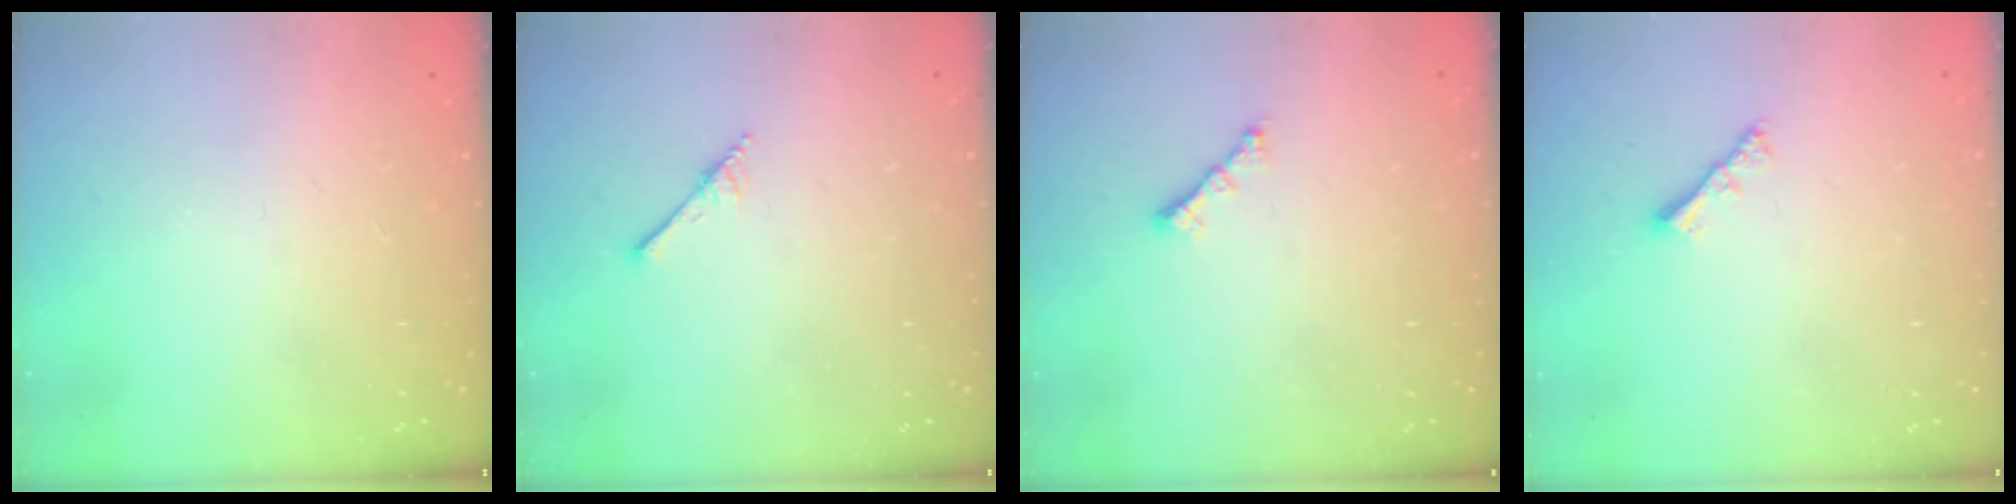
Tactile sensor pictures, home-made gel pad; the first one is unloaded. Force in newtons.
{"total": 1.9, "press": 1.9, "slide": 0.2}
{"total": 1.5, "press": 1.4, "slide": 0.5}
{"total": 2.6, "press": 2.5, "slide": 0.5}